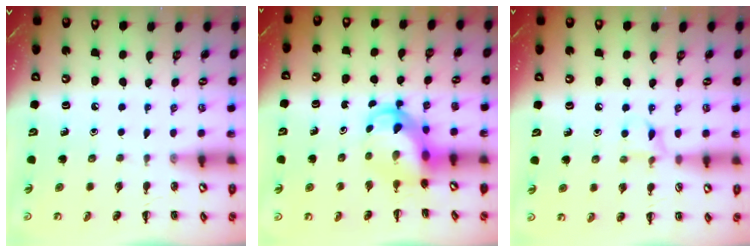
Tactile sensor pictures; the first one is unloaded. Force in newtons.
{"total": 5.5, "press": 5.5, "slide": 0.5}
{"total": 6.3, "press": 6.0, "slide": 1.8}